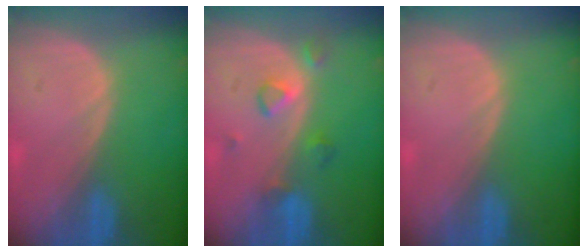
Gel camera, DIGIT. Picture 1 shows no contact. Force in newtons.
{"total": 3.6, "press": 3.6, "slide": 0.4}
{"total": 0.0}